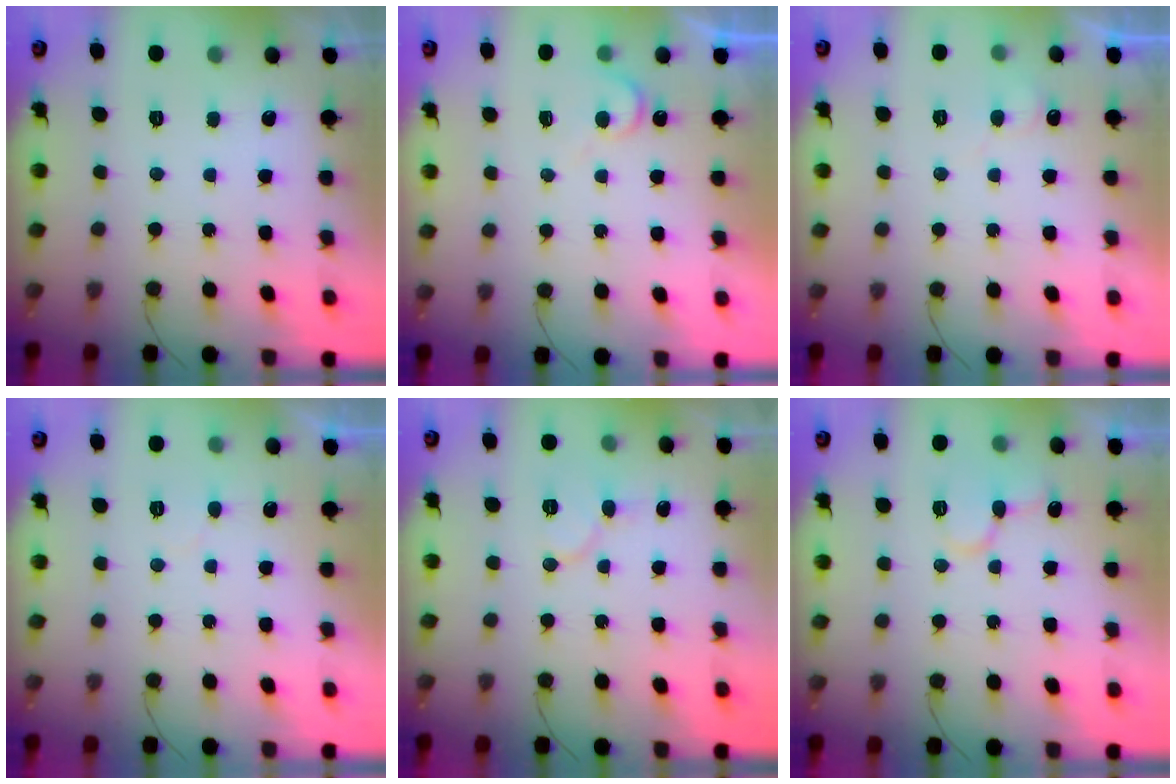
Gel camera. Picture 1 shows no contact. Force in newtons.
{"total": 5.2, "press": 5.2, "slide": 0.4}
{"total": 5.5, "press": 5.5, "slide": 0.6}
{"total": 3.3, "press": 3.3, "slide": 0.2}
{"total": 7.0, "press": 7.0, "slide": 0.8}
{"total": 9.9, "press": 9.8, "slide": 1.2}